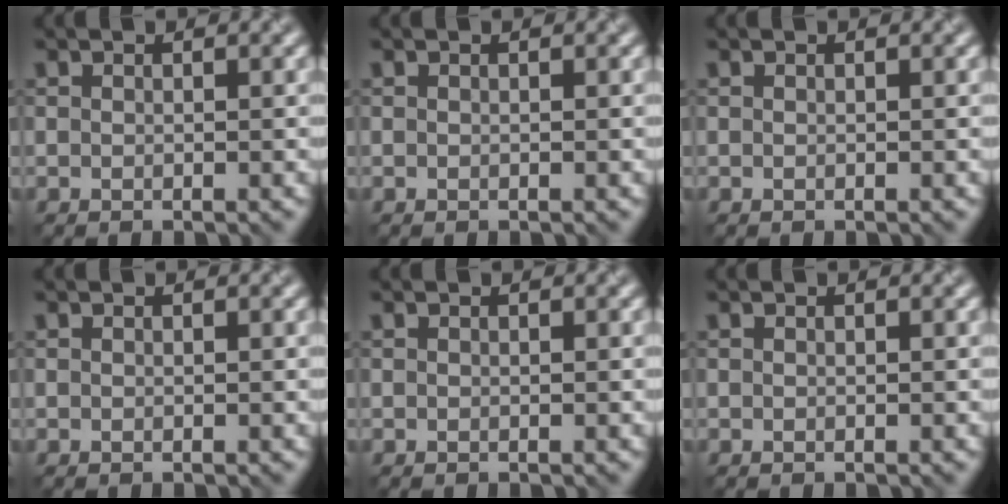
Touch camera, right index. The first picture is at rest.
{"total": 0.0}
{"total": 0.0}
{"total": 0.0}
{"total": 0.0}
{"total": 0.0}